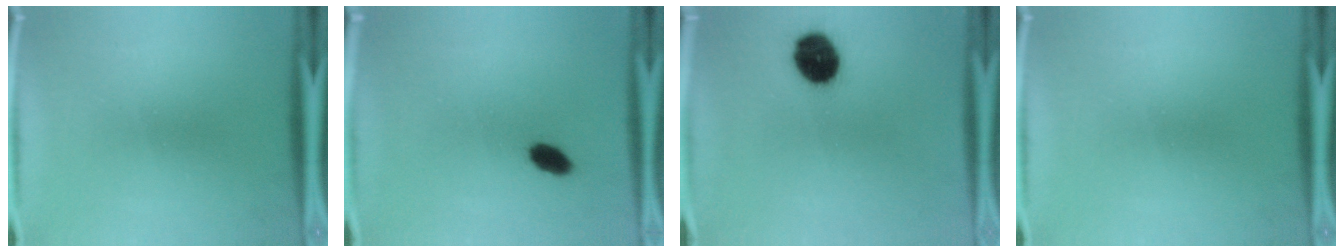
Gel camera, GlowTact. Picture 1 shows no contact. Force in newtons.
{"total": 3.6}
{"total": 11.4}
{"total": 0.0}